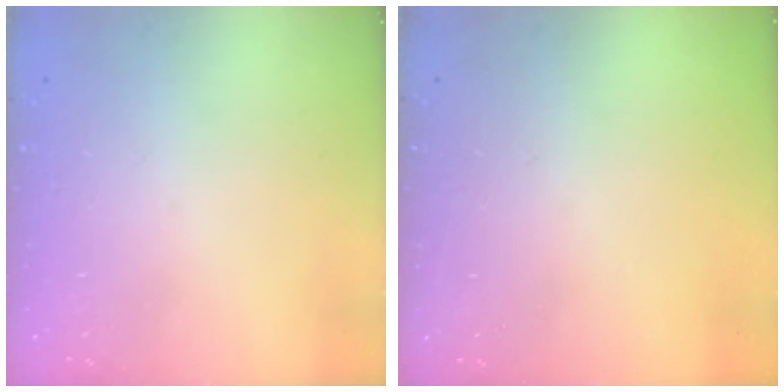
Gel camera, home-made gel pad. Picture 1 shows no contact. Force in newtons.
{"total": 0.0}